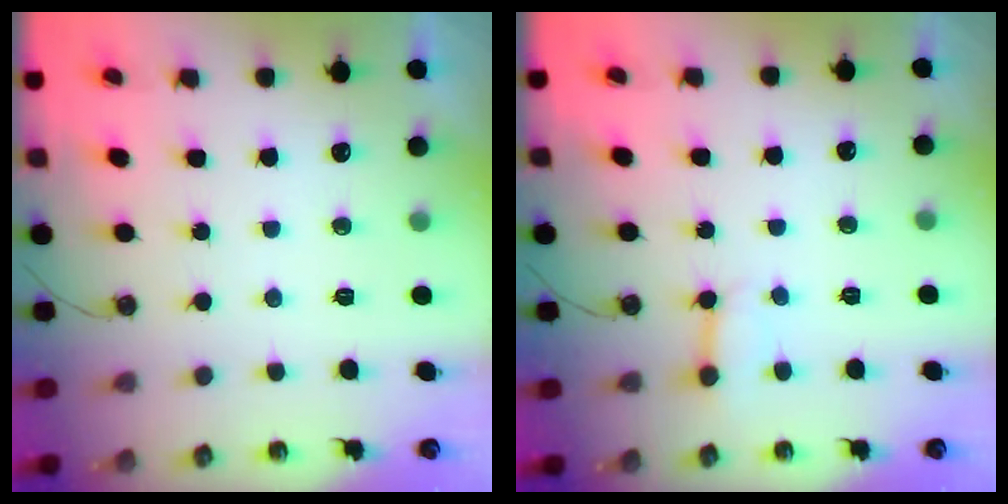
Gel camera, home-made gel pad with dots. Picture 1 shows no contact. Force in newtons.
{"total": 3.0, "press": 3.0, "slide": 0.3}